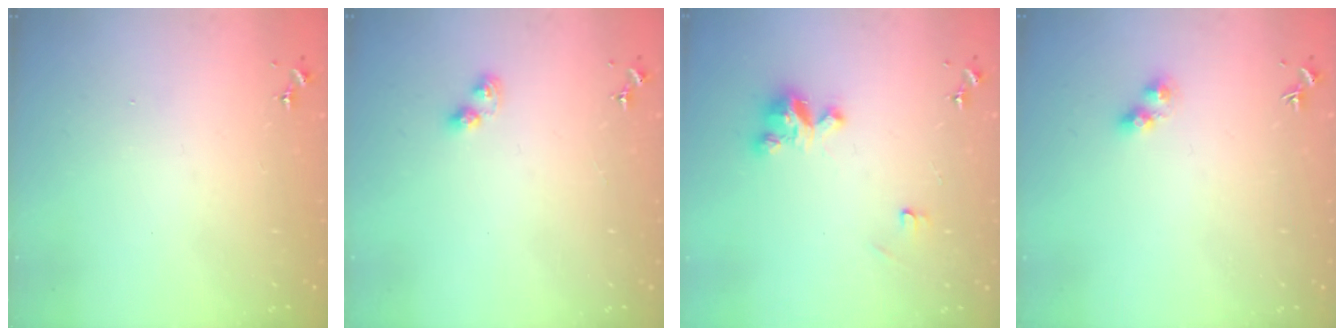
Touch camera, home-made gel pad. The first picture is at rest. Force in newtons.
{"total": 2.6, "press": 2.6, "slide": 0.4}
{"total": 8.8, "press": 8.8, "slide": 0.1}
{"total": 4.5, "press": 4.5, "slide": 0.2}